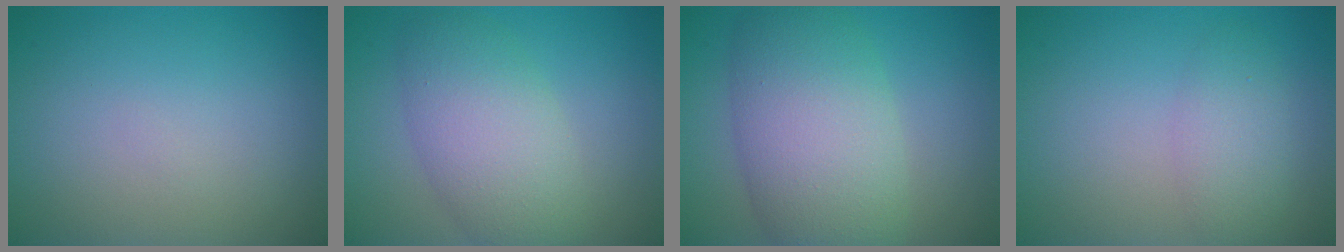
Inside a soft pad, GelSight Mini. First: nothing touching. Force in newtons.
{"total": 6.1, "press": 6.1, "slide": 0.1}
{"total": 8.9, "press": 8.9, "slide": 0.3}
{"total": 2.6, "press": 2.6, "slide": 0.2}